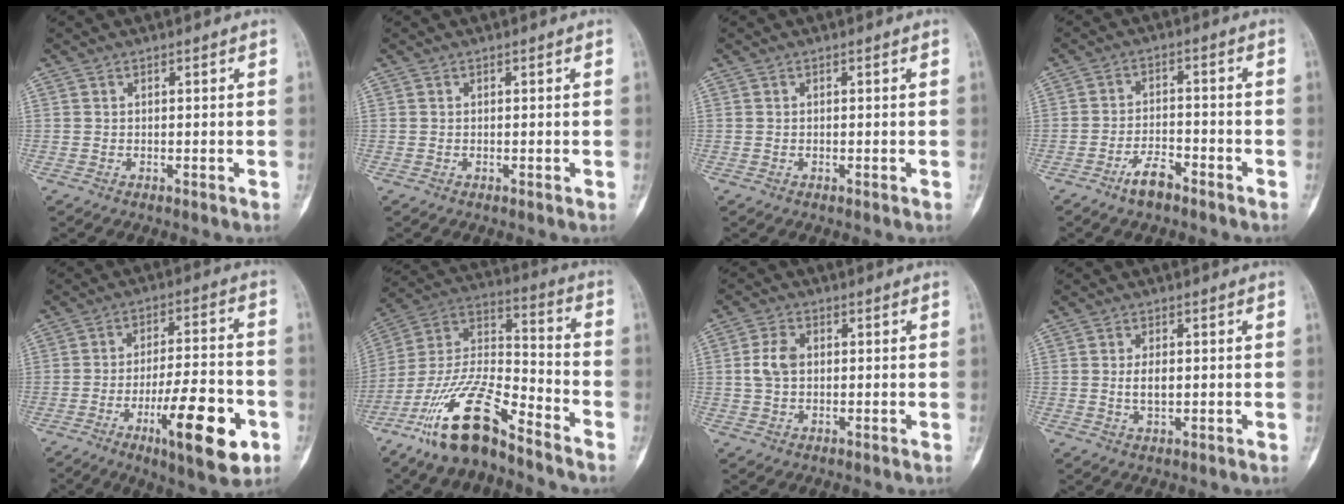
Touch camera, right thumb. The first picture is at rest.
{"total": 0.0}
{"total": 0.0}
{"total": 5.1, "force": [-3.7, 2.0, 3.0], "torque": [-0.053, 0.025, -0.066]}
{"total": 17.3, "force": [-6.8, 4.8, 15.1], "torque": [-0.228, 0.024, -0.098]}
{"total": 18.3, "force": [-12.7, 5.3, 12.0], "torque": [-0.231, 0.078, -0.238]}
{"total": 4.8, "force": [0.4, 3.3, 3.5], "torque": [-0.069, 0.008, 0.005]}
{"total": 3.6, "force": [0.2, 1.9, 3.0], "torque": [-0.053, -0.004, 0.007]}